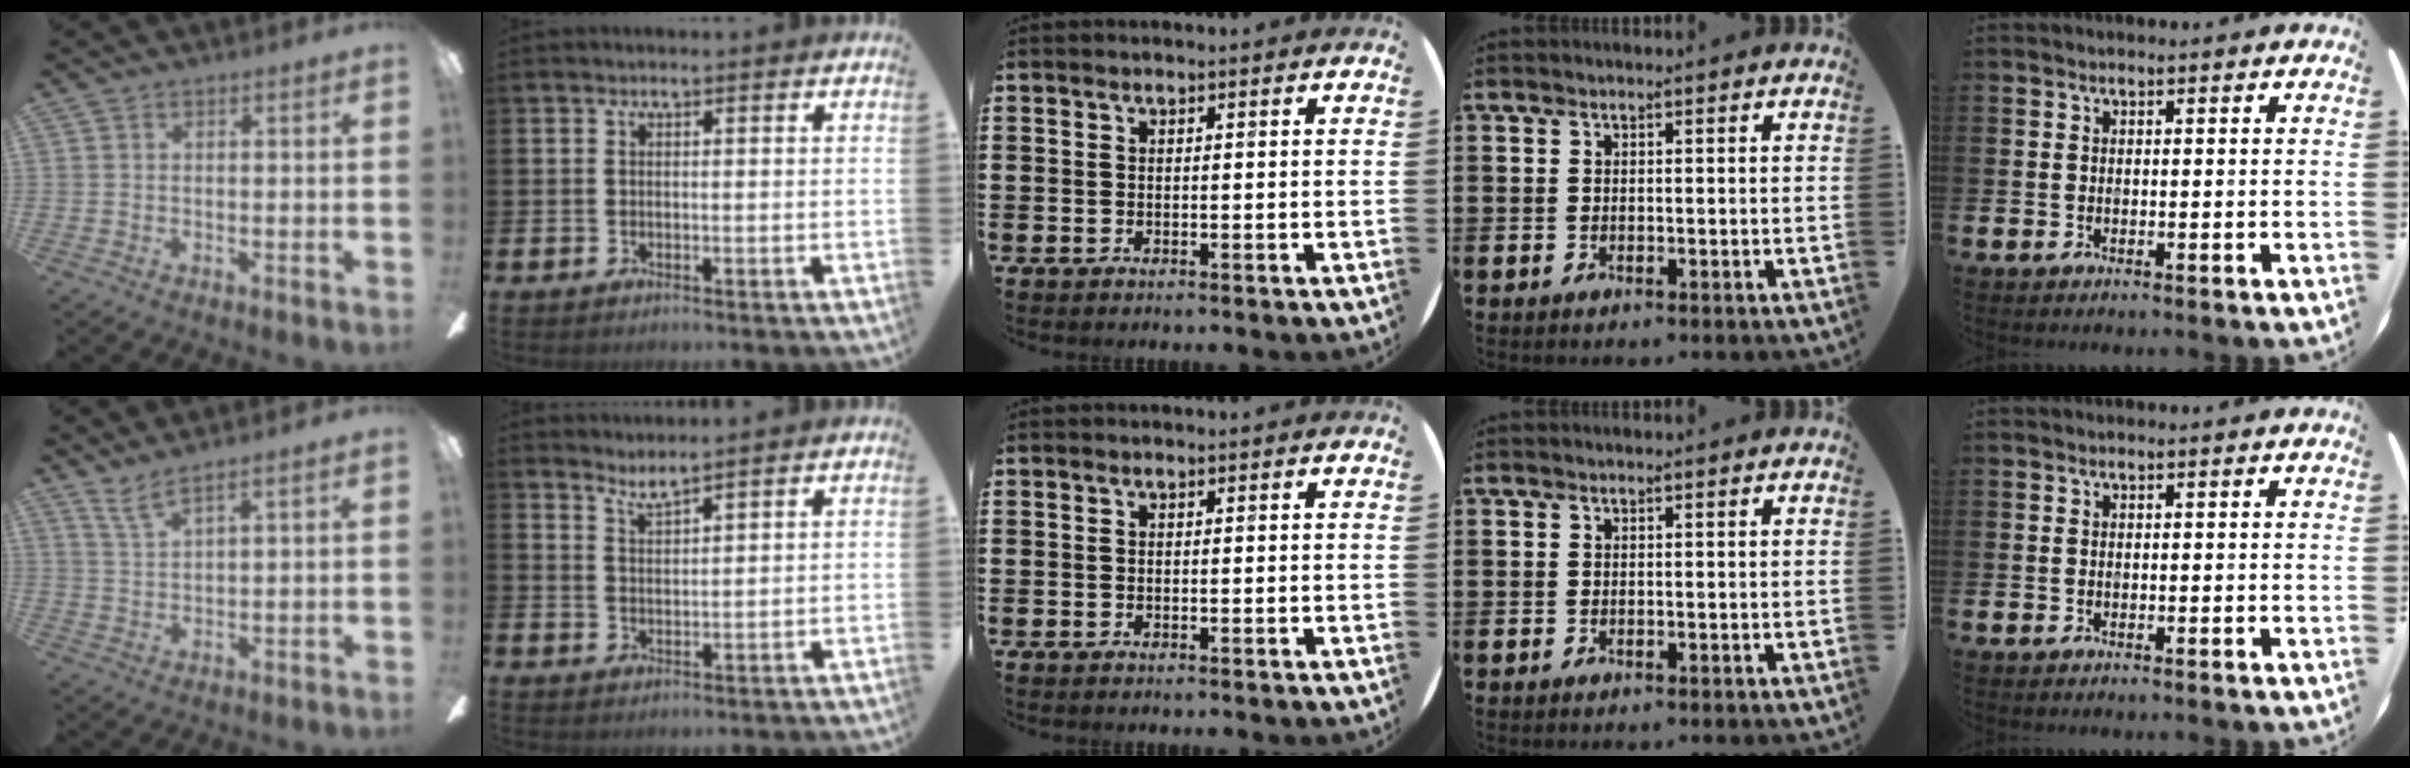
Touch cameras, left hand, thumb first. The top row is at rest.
{"thumb": {"total": 4.7, "force": [3.7, 0.3, 2.9], "torque": [-0.065, -0.017, 0.066]}, "index": {"total": 2.7, "force": [2.7, -0.4, 0.2], "torque": [-0.010, -0.012, 0.050]}}